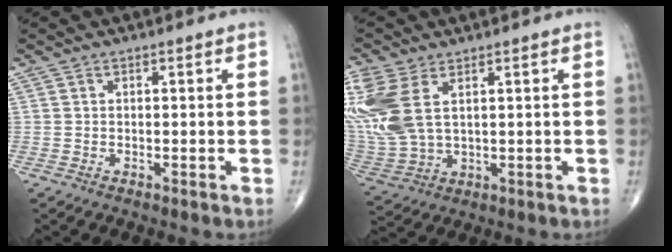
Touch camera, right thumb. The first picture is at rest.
{"total": 16.9, "force": [5.2, 9.8, 12.7], "torque": [-0.334, -0.006, 0.114]}